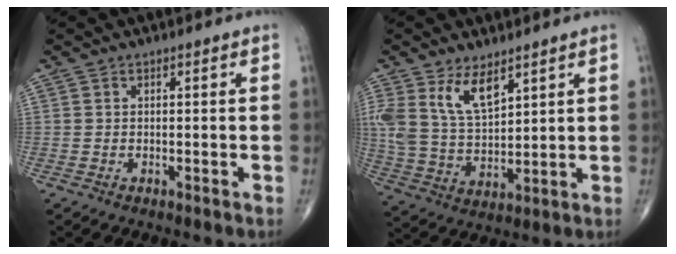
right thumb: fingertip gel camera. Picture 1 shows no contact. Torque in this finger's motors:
{"motor_torque": [0.19, 0.53, 0.64, 0.66, 0.35]}